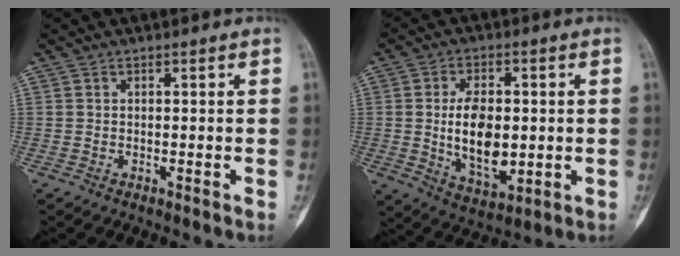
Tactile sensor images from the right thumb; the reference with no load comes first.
{"total": 12.0, "force": [-0.1, 6.8, 9.9], "torque": [-0.149, -0.013, 0.009]}